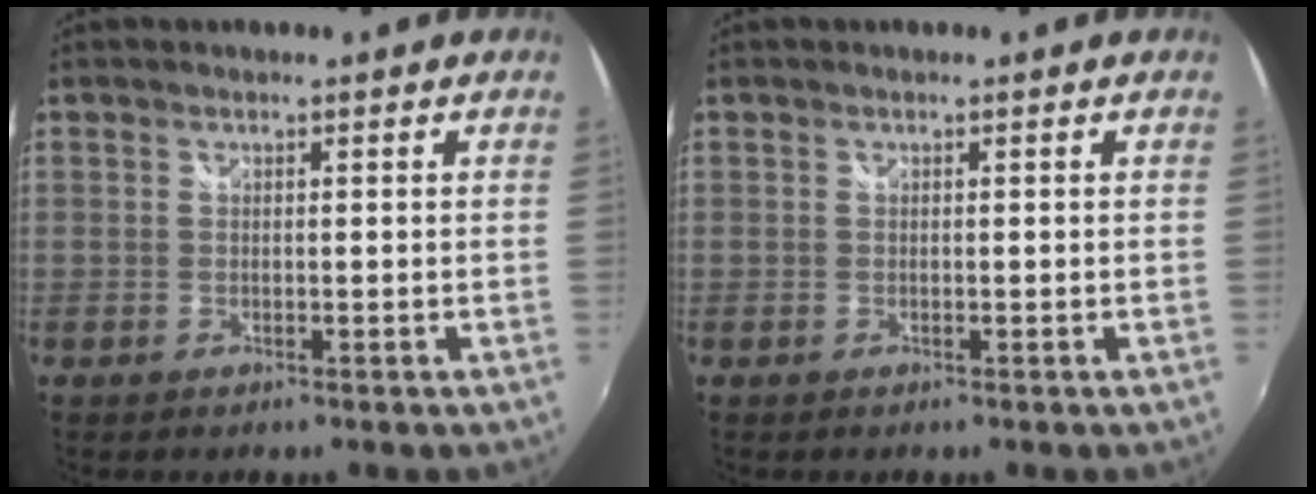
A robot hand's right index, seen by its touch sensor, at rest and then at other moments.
{"total": 0.0}